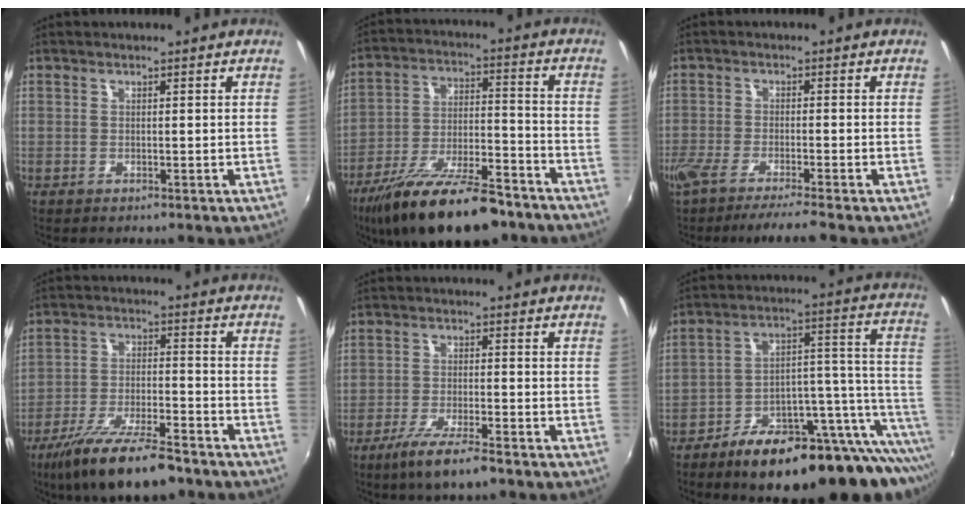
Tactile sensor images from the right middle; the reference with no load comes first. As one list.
[{"total": 20.8, "force": [-15.4, 6.4, 12.4], "torque": [-0.228, -0.030, -0.245]}, {"total": 7.4, "force": [-6.2, -0.6, 3.9], "torque": [-0.088, -0.027, -0.109]}, {"total": 15.1, "force": [-11.5, 3.6, 9.0], "torque": [-0.185, -0.030, -0.197]}, {"total": 7.6, "force": [-5.4, 1.1, 5.3], "torque": [-0.124, -0.019, -0.100]}, {"total": 26.6, "force": [-17.1, 10.1, 17.6], "torque": [-0.202, 0.016, -0.239]}]